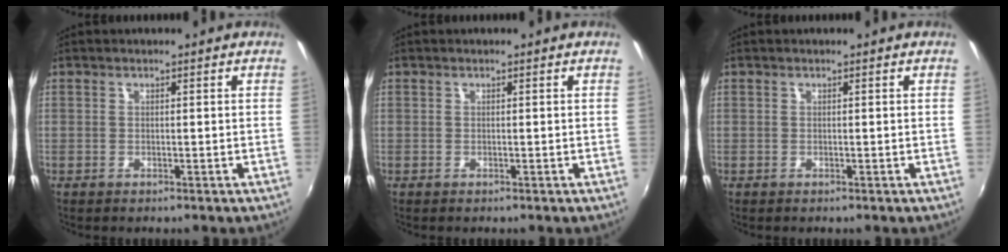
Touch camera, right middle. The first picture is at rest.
{"total": 0.0}
{"total": 0.0}